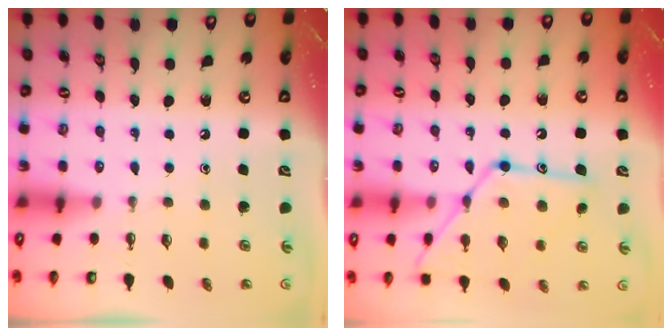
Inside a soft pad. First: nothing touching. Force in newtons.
{"total": 16.5, "press": 16.5, "slide": 1.3}